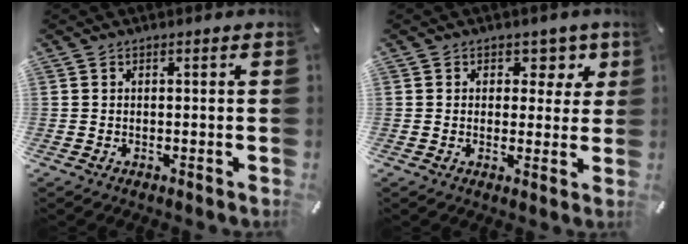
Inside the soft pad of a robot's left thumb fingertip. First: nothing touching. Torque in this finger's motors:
{"motor_torque": [0.31, -0.38, -0.05, 0.00, -0.01]}